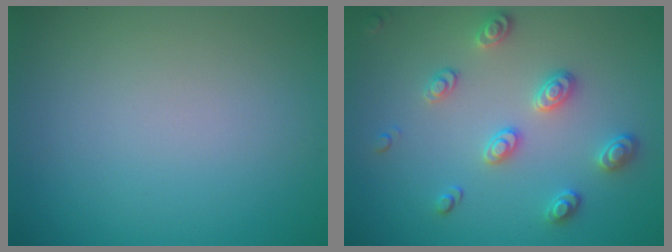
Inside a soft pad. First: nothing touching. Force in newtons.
{"total": 2.8, "press": 2.6, "slide": 1.1}